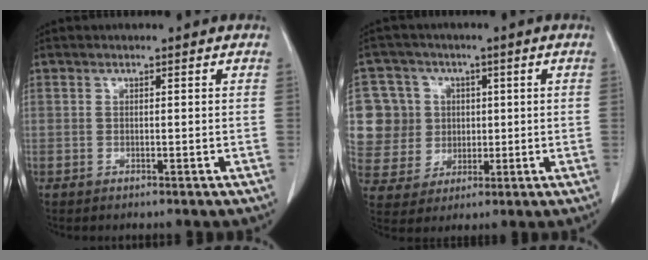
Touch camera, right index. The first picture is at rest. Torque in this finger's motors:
{"motor_torque": [0.36, 0.38, 0.16, 0.05]}